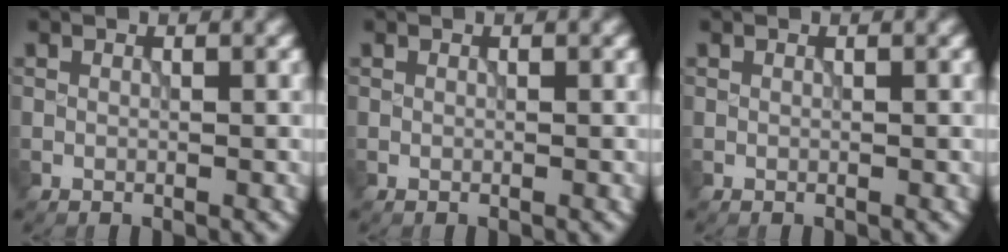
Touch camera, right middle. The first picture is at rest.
{"total": 0.0}
{"total": 0.0}